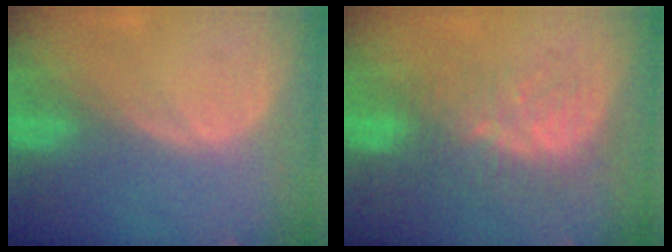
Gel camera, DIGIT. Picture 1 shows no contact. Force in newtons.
{"total": 7.5, "press": 6.9, "slide": 3.0}